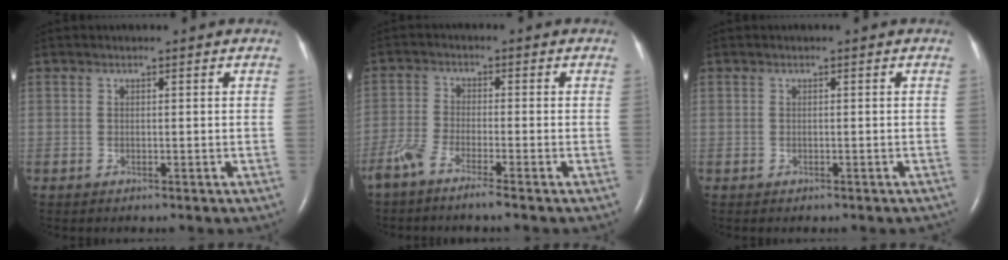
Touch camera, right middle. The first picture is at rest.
{"total": 4.5, "force": [-3.5, 0.0, 2.8], "torque": [-0.067, -0.008, -0.078]}
{"total": 1.6, "force": [-1.4, 0.6, 0.6], "torque": [-0.010, -0.002, -0.015]}